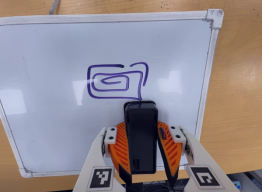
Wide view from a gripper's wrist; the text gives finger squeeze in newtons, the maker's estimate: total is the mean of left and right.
{"total": 9.5, "left": 7.3, "right": 11.6}